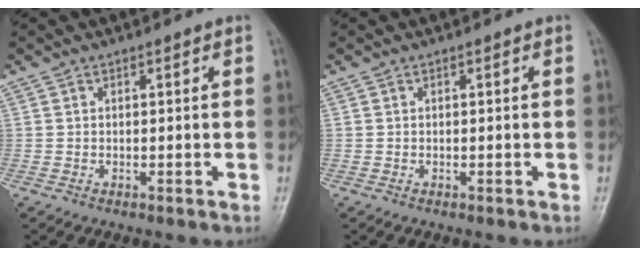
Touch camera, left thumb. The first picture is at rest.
{"total": 0.0}